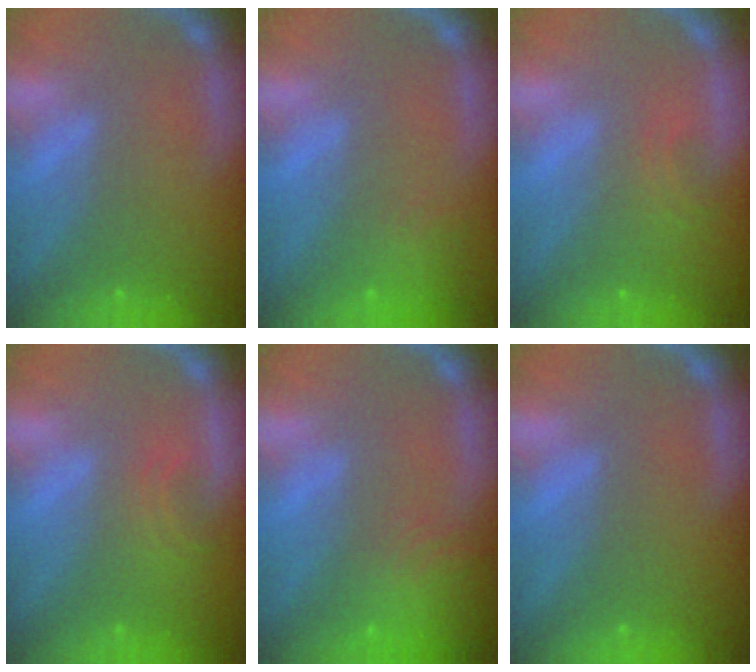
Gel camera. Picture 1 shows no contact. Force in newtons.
{"total": 2.4}
{"total": 1.4}
{"total": 1.9}
{"total": 6.6}
{"total": 0.0}